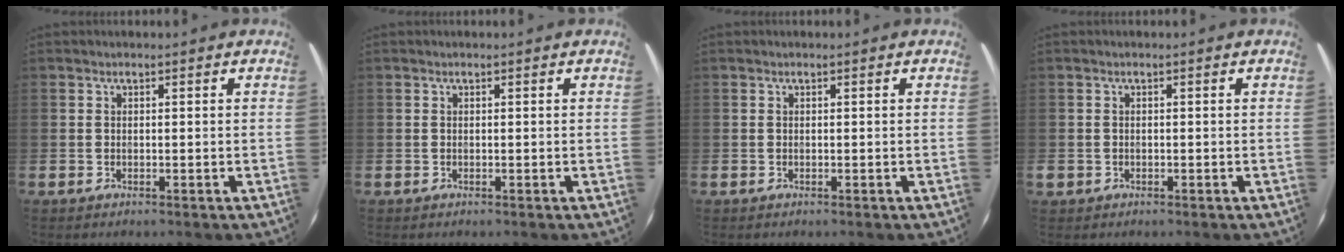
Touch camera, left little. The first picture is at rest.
{"total": 0.0}
{"total": 0.0}
{"total": 0.7, "force": [-0.2, 0.6, 0.1], "torque": [-0.004, 0.007, -0.006]}